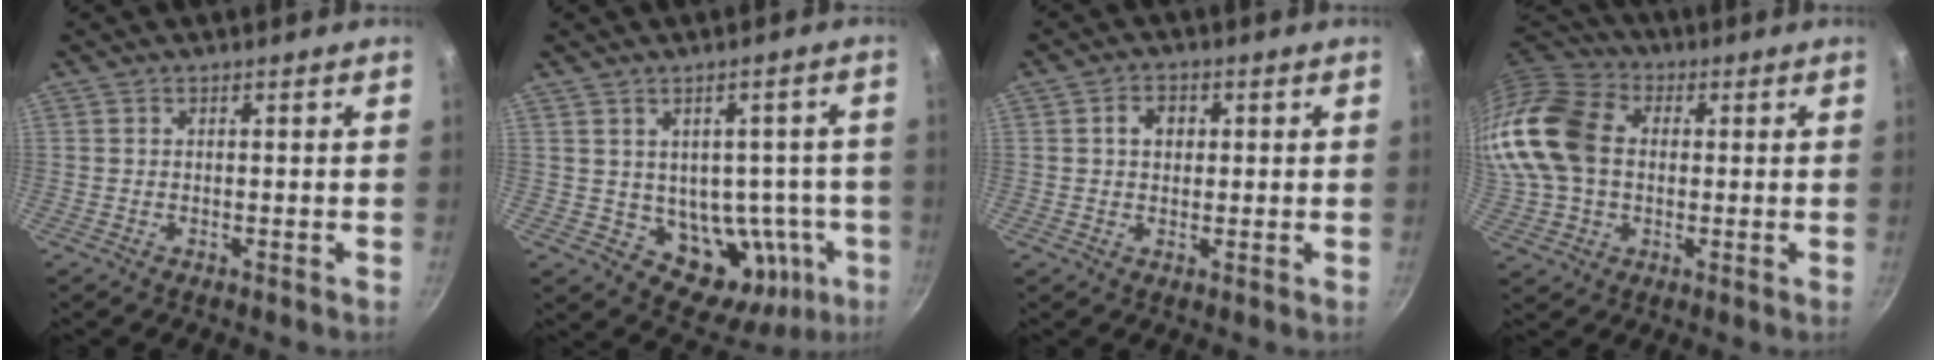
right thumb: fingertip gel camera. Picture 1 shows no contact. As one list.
[{"total": 14.1, "force": [-1.9, 10.7, 9.0], "torque": [-0.075, 0.000, -0.005]}, {"total": 3.8, "force": [0.9, 2.9, 2.2], "torque": [-0.018, 0.007, 0.011]}, {"total": 20.2, "force": [1.4, 15.2, 13.2], "torque": [-0.281, 0.038, 0.018]}]